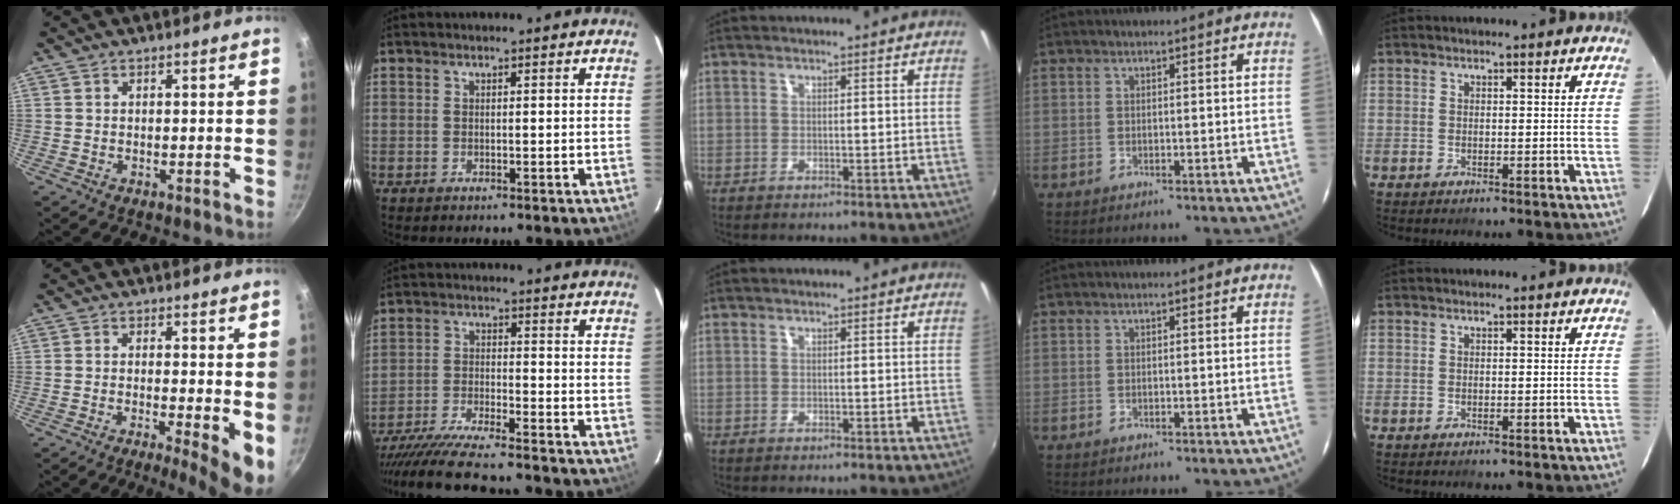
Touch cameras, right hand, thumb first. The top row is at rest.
{"thumb": {"total": 7.0, "force": [-1.4, 1.2, 6.8], "torque": [-0.093, -0.006, -0.020]}, "index": {"total": 17.5, "force": [-15.6, 1.2, 7.8], "torque": [-0.162, -0.033, -0.260]}}